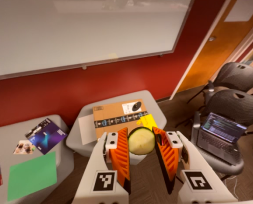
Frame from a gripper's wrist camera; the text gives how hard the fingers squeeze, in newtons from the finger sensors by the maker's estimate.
{"total": 8.7, "left": 8.8, "right": 8.5}